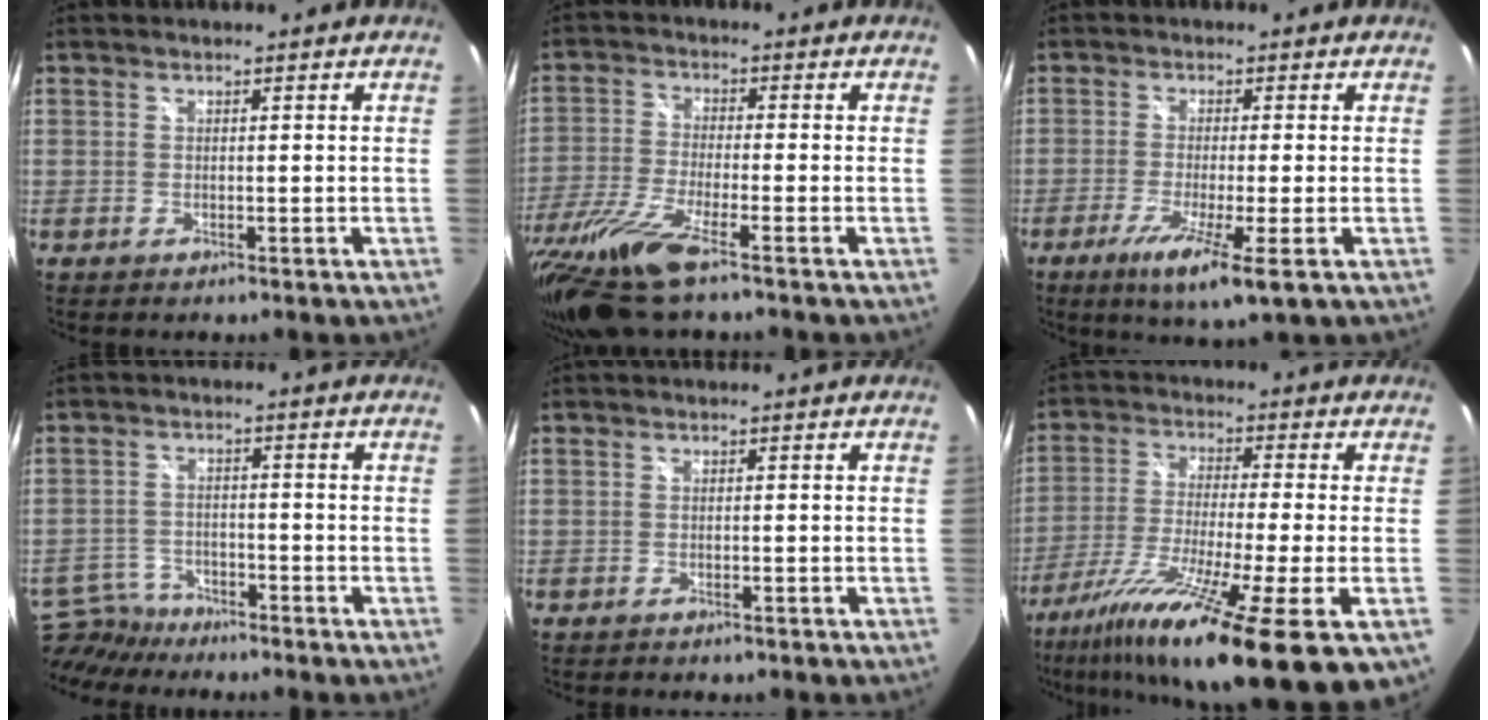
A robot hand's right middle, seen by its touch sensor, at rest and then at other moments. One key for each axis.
{"total": 12.9, "fx": -9.2, "fy": 1.2, "fz": 9.0, "tx": -0.205, "ty": -0.048, "tz": -0.175}
{"total": 8.1, "fx": -3.8, "fy": 0.1, "fz": 7.2, "tx": -0.147, "ty": -0.029, "tz": -0.068}
{"total": 7.7, "fx": -6.9, "fy": 2.9, "fz": 1.7, "tx": -0.053, "ty": 0.005, "tz": -0.127}
{"total": 1.4, "fx": -1.1, "fy": 0.6, "fz": 0.5, "tx": -0.012, "ty": -0.004, "tz": -0.015}
{"total": 20.9, "fx": -10.5, "fy": 2.0, "fz": 18.0, "tx": -0.327, "ty": -0.074, "tz": -0.182}